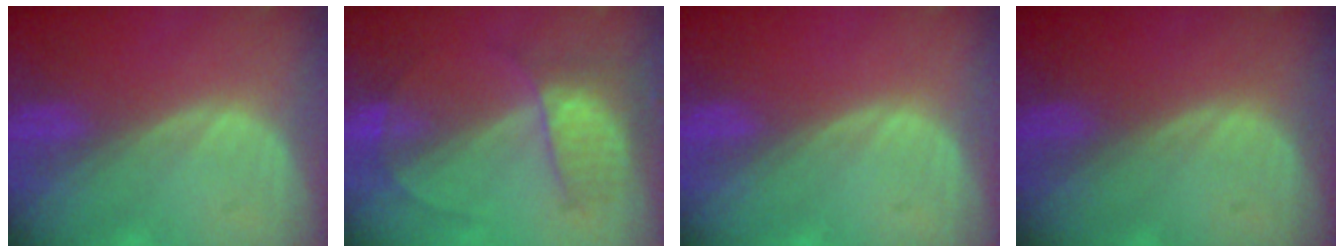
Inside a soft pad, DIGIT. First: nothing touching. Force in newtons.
{"total": 7.0, "press": 6.0, "slide": 3.6}
{"total": 0.0}
{"total": 0.0}